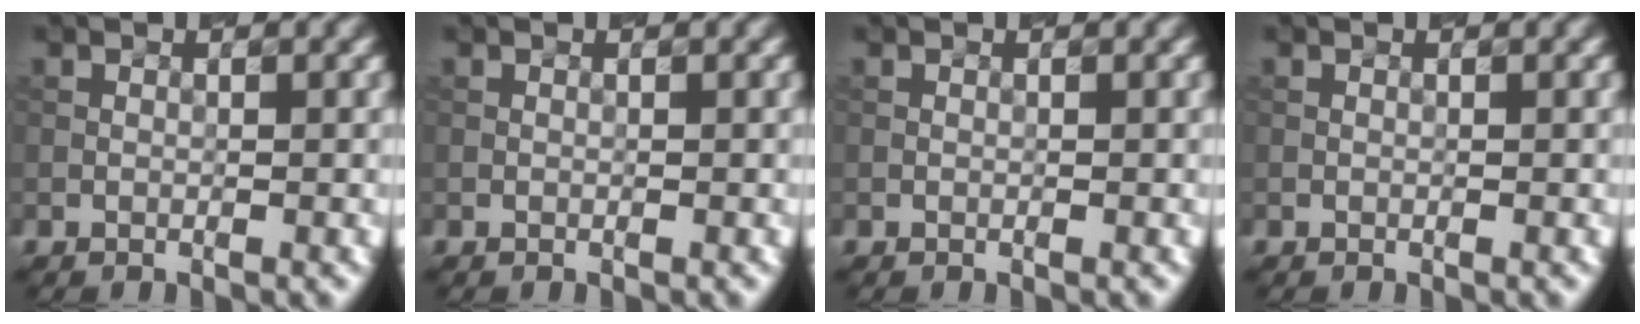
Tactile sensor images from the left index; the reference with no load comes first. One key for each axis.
{"total": 0.0}
{"total": 0.0}
{"total": 0.0}